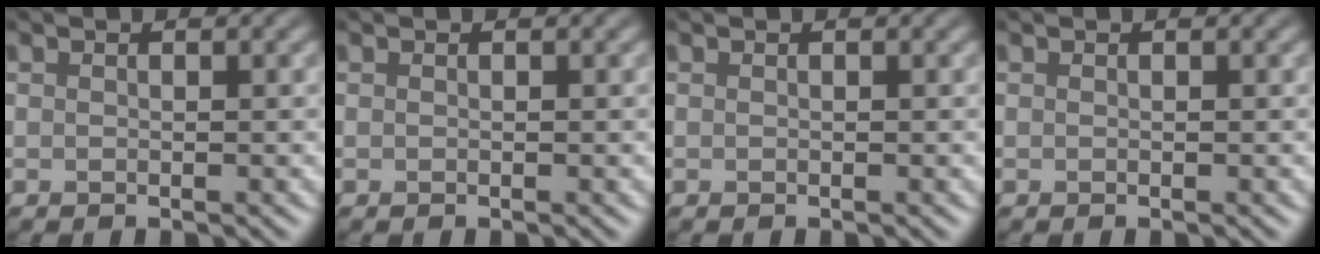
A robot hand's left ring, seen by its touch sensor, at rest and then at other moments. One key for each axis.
{"total": 0.0}
{"total": 0.0}
{"total": 0.0}